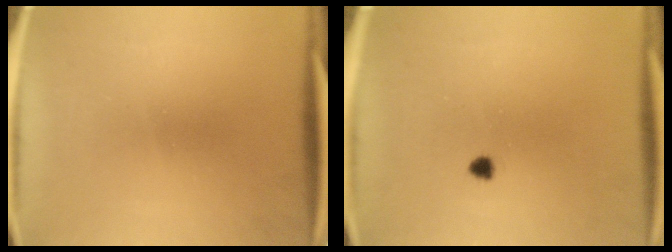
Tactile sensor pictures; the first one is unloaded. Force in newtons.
{"total": 1.2}